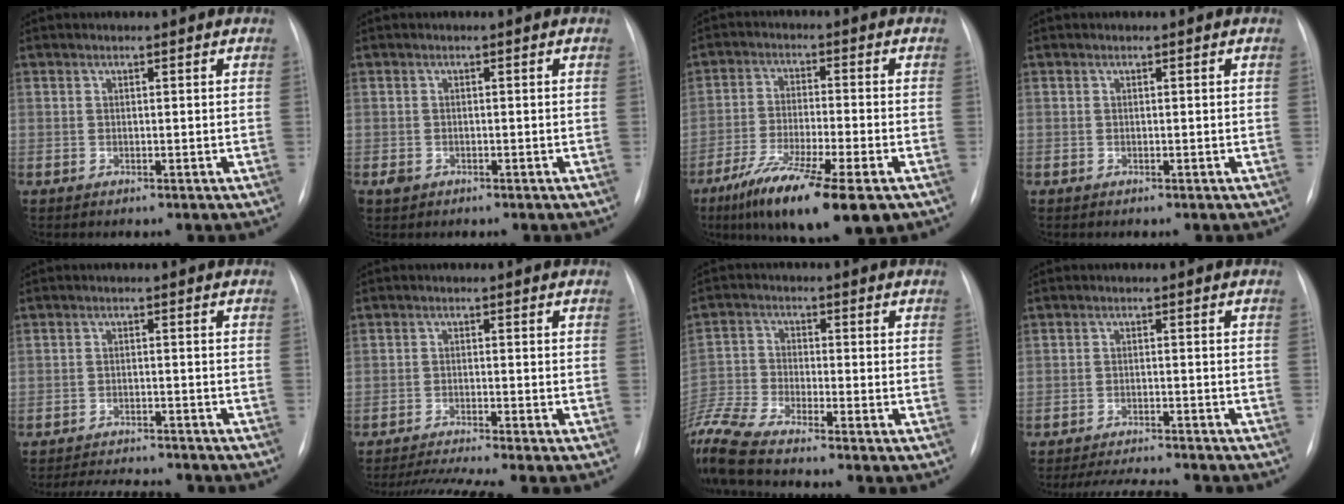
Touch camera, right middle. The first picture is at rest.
{"total": 1.1, "force": [-0.6, 0.8, 0.4], "torque": [-0.008, 0.002, -0.008]}
{"total": 14.2, "force": [-8.4, 1.7, 11.4], "torque": [-0.189, -0.039, -0.142]}
{"total": 0.0}
{"total": 7.7, "force": [-7.3, 0.8, 2.3], "torque": [-0.033, -0.004, -0.104]}
{"total": 6.4, "force": [-5.3, -1.7, 3.2], "torque": [-0.052, -0.018, -0.088]}
{"total": 9.5, "force": [-8.4, -1.1, 4.2], "torque": [-0.107, -0.014, -0.172]}
{"total": 6.9, "force": [-6.6, 0.1, 2.3], "torque": [-0.036, -0.006, -0.102]}